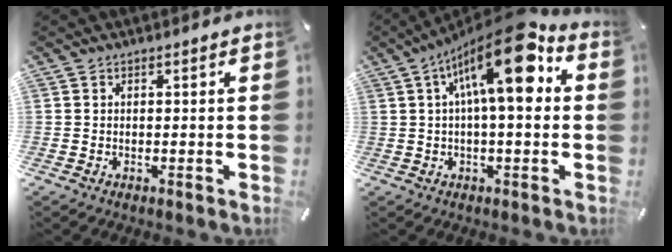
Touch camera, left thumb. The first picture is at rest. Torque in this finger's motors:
{"motor_torque": [1.99, 2.28, 1.53, -1.24, 0.65]}